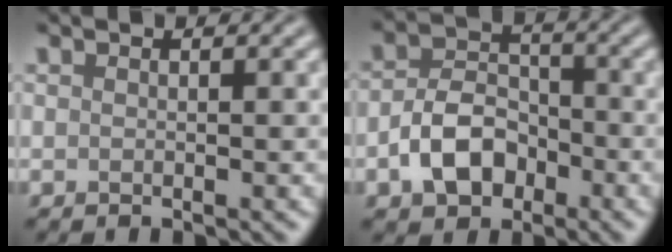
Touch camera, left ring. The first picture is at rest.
{"total": 5.2, "force": [-2.1, 3.6, 3.1], "torque": [-0.057, 0.002, -0.043]}